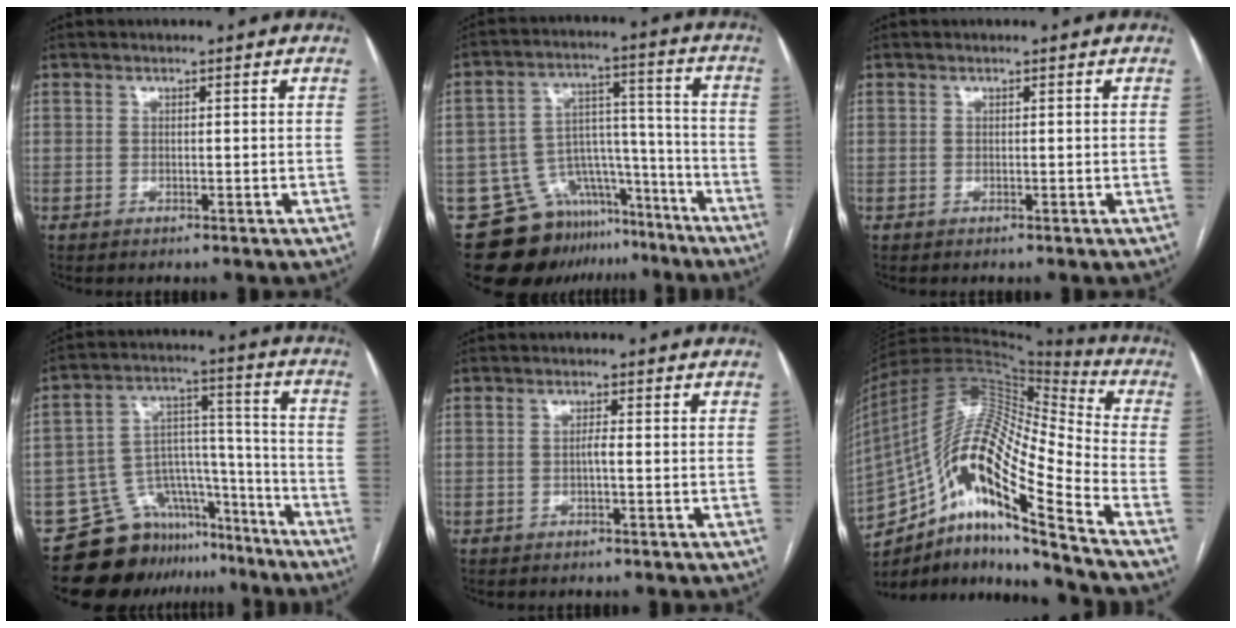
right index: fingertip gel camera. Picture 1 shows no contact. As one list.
[{"total": 14.8, "force": [-12.0, 8.2, 2.9], "torque": [-0.037, 0.074, -0.176]}, {"total": 0.0}, {"total": 13.9, "force": [-11.7, 7.3, 1.7], "torque": [-0.017, 0.081, -0.180]}, {"total": 1.2, "force": [-0.2, 0.1, 1.1], "torque": [-0.019, 0.001, -0.004]}, {"total": 20.6, "force": [-11.6, 2.1, 16.9], "torque": [-0.336, 0.016, -0.207]}]